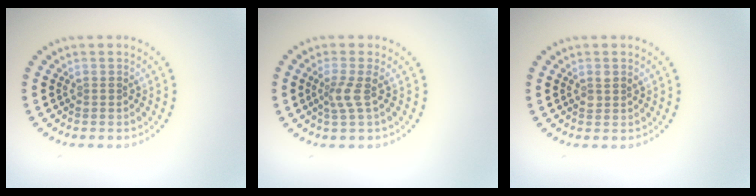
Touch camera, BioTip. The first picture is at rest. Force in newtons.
{"total": 2.0, "press": 1.4, "slide": 1.4}
{"total": 1.0, "press": 1.0, "slide": 0.2}